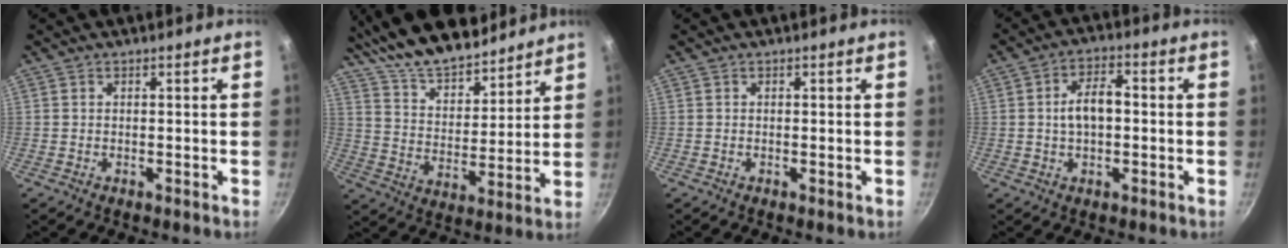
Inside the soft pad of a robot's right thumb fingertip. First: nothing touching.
{"total": 19.4, "force": [16.1, 6.9, 8.3], "torque": [-0.112, -0.075, 0.281]}
{"total": 0.0}
{"total": 7.1, "force": [0.0, 4.0, 5.9], "torque": [-0.086, 0.023, -0.004]}